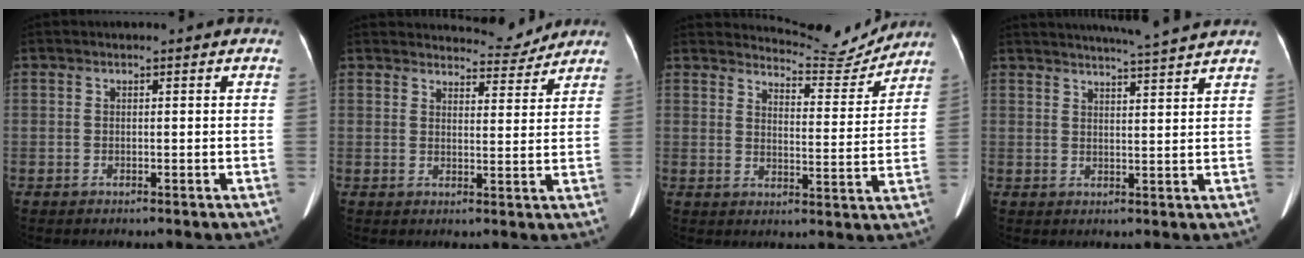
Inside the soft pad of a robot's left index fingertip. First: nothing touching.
{"total": 5.7, "force": [5.6, 0.9, 0.1], "torque": [0.001, -0.007, 0.070]}
{"total": 8.7, "force": [8.7, 0.4, -0.3], "torque": [0.002, -0.020, 0.118]}
{"total": 9.7, "force": [8.9, -1.1, 3.6], "torque": [-0.056, 0.007, 0.116]}